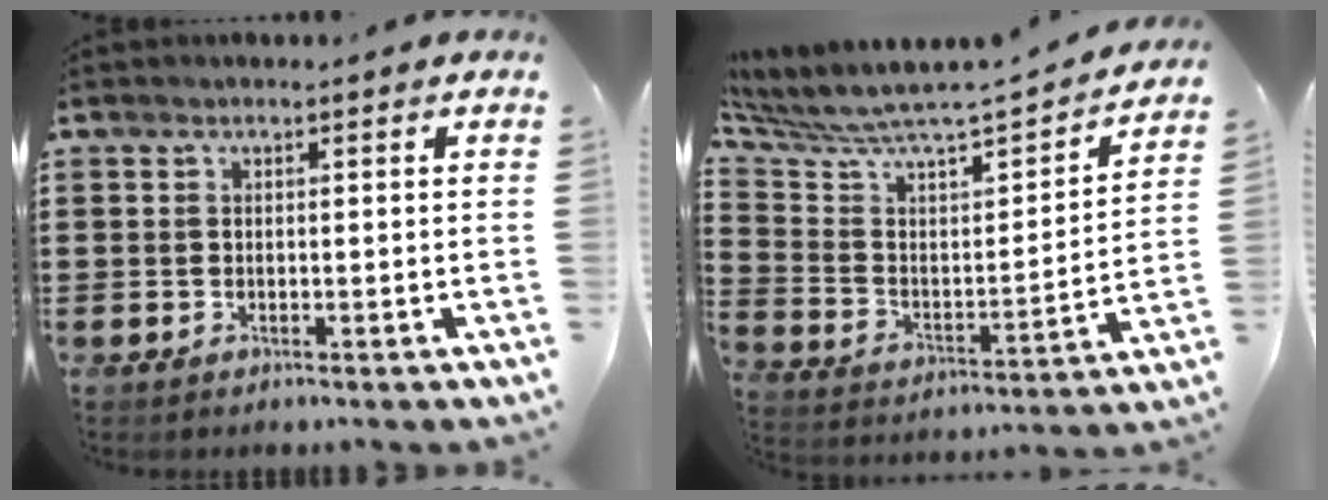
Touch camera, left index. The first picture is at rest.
{"total": 4.7, "force": [4.4, 0.7, 1.4], "torque": [-0.058, -0.056, 0.065]}